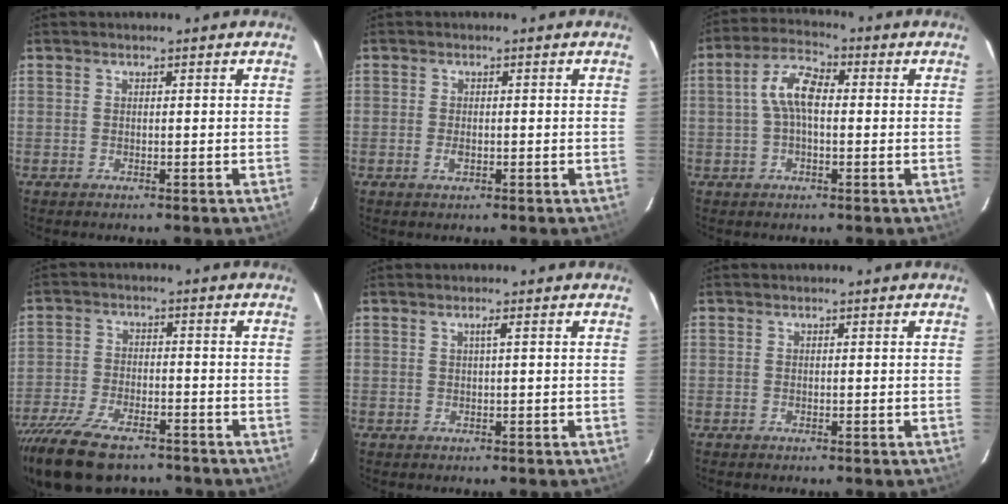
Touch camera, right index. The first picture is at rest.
{"total": 2.0, "force": [-0.7, 0.9, 1.6], "torque": [-0.031, -0.003, -0.013]}
{"total": 7.0, "force": [0.3, 3.3, 6.2], "torque": [-0.128, 0.021, 0.003]}
{"total": 15.9, "force": [-12.1, 6.3, 8.2], "torque": [-0.188, -0.032, -0.211]}
{"total": 0.9, "force": [0.2, -0.3, 0.8], "torque": [-0.013, 0.001, 0.002]}
{"total": 0.0}